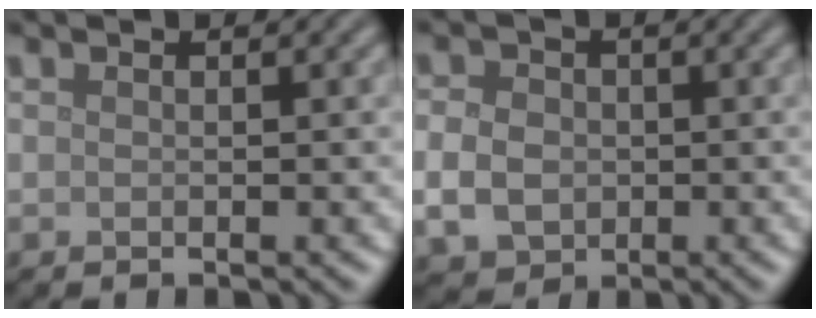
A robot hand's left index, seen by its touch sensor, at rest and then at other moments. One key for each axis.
{"total": 4.0, "fx": -0.6, "fy": 3.3, "fz": 2.2, "tx": -0.049, "ty": -0.002, "tz": -0.016}